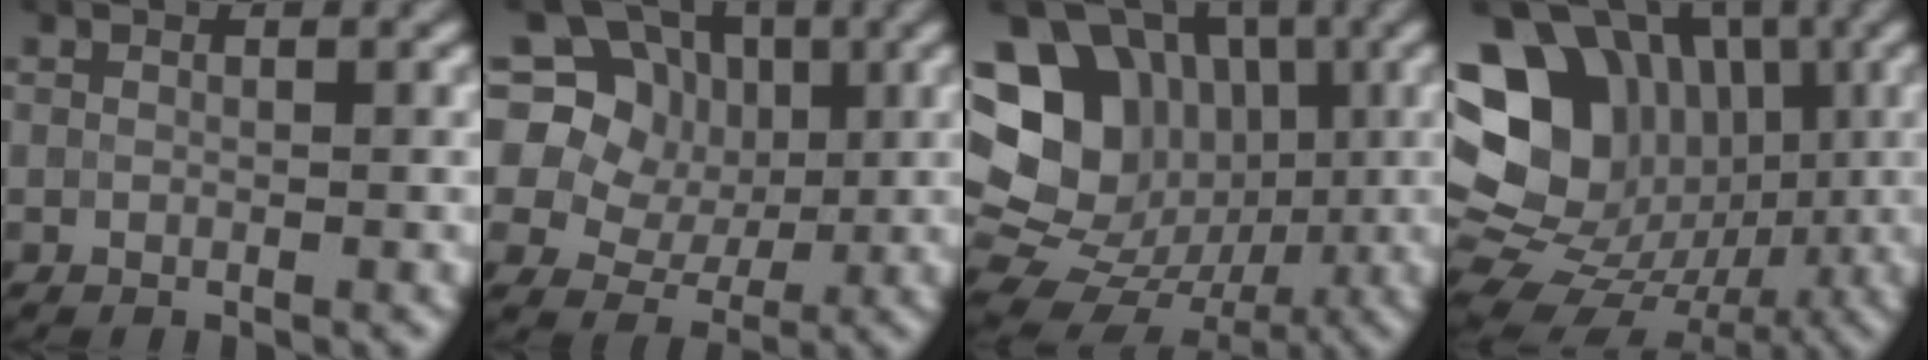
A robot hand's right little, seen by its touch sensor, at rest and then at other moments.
{"total": 14.3, "force": [5.7, 11.9, 5.6], "torque": [-0.137, 0.054, 0.088]}
{"total": 18.4, "force": [1.7, 16.3, 8.3], "torque": [-0.185, 0.027, 0.026]}
{"total": 17.1, "force": [2.1, 14.2, 9.2], "torque": [-0.157, 0.016, 0.034]}